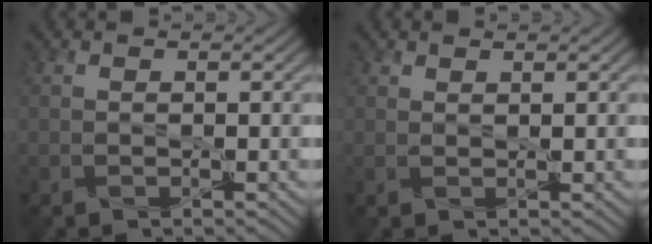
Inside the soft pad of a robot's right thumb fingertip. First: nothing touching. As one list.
[{"total": 0.8, "force": [0.7, 0.0, 0.4], "torque": [-0.012, 0.003, 0.020]}]